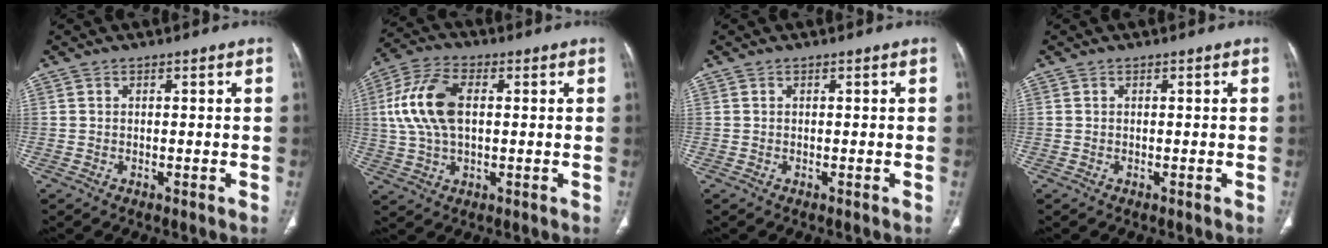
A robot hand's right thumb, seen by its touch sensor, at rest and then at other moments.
{"total": 12.4, "force": [1.6, 6.9, 10.2], "torque": [-0.217, 0.016, 0.030]}
{"total": 0.0}
{"total": 0.0}